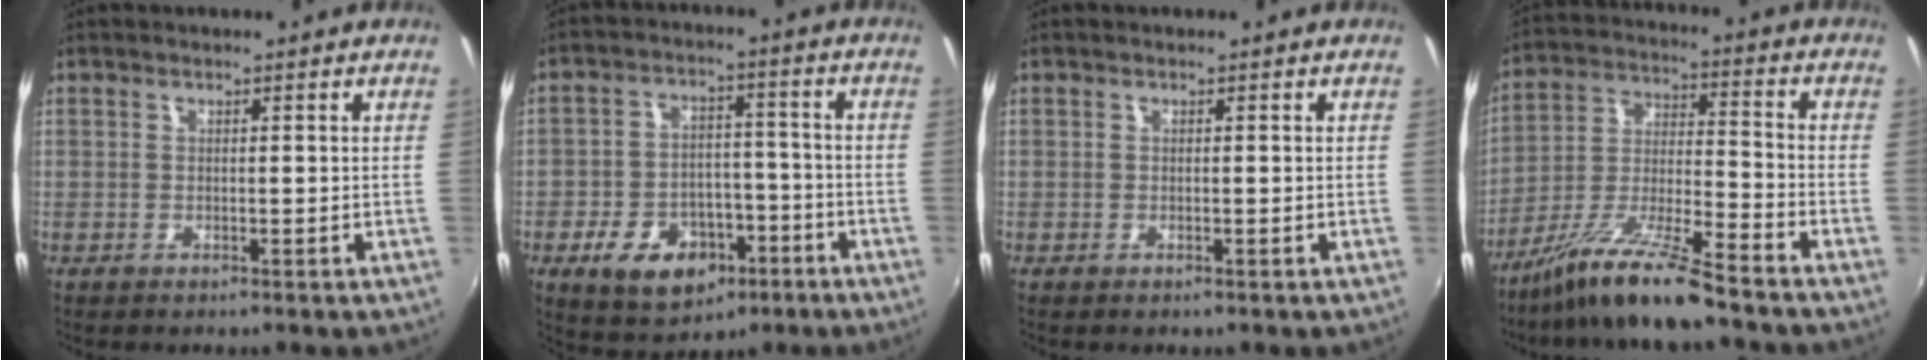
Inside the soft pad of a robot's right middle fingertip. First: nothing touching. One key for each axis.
{"total": 12.5, "fx": -6.4, "fy": 8.2, "fz": 6.9, "tx": -0.156, "ty": 0.013, "tz": -0.088}
{"total": 0.0}
{"total": 12.5, "fx": -10.2, "fy": 0.3, "fz": 7.2, "tx": -0.154, "ty": -0.003, "tz": -0.194}